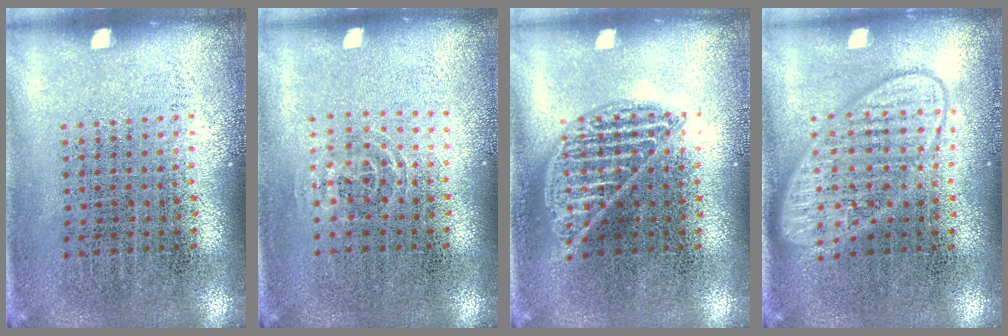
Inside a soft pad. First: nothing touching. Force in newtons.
{"total": 1.0, "press": 0.5, "slide": 0.8}
{"total": 1.0, "press": 1.0, "slide": 0.1}
{"total": 2.9, "press": 2.8, "slide": 0.4}